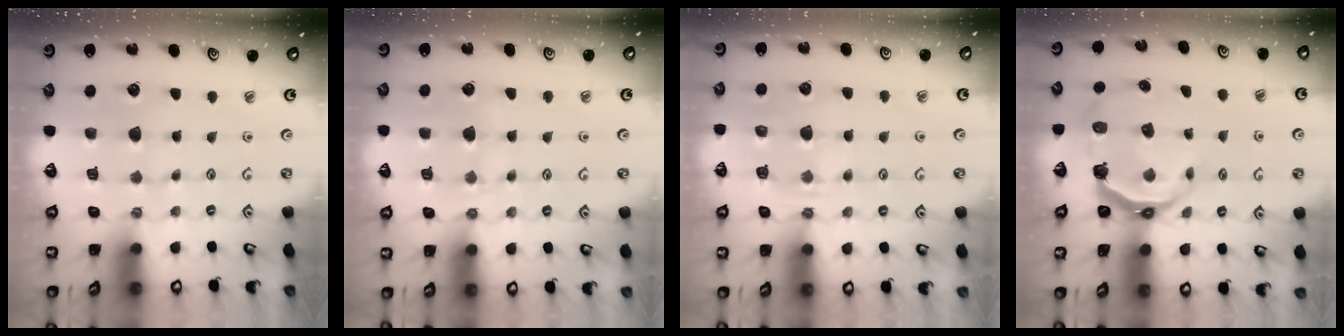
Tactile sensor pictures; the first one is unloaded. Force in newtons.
{"total": 6.3, "press": 6.3, "slide": 0.7}
{"total": 5.9, "press": 5.8, "slide": 0.7}
{"total": 6.5, "press": 4.9, "slide": 4.4}